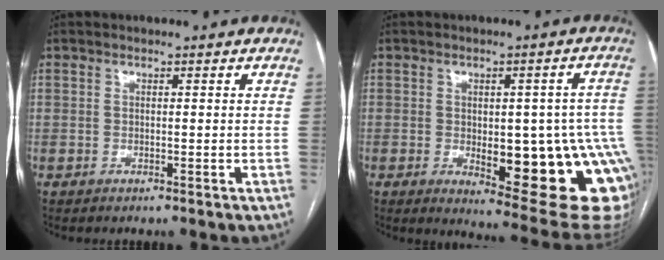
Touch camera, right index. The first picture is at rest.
{"total": 19.9, "force": [-4.4, 6.4, 18.3], "torque": [-0.146, 0.013, -0.029]}